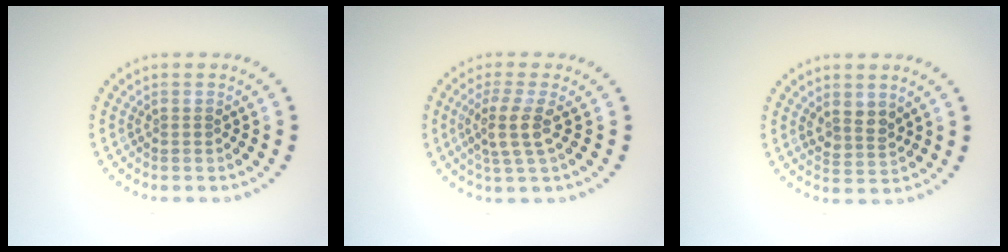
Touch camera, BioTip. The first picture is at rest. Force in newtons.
{"total": 3.0, "press": 2.4, "slide": 1.9}
{"total": 2.1, "press": 1.7, "slide": 1.1}